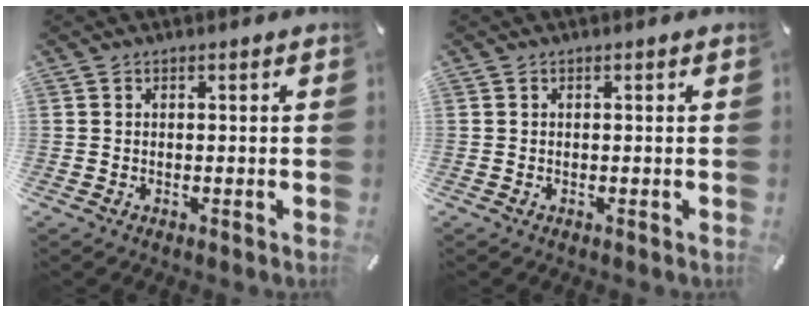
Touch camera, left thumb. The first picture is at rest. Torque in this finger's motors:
{"motor_torque": [0.00, 0.00, 0.00, 0.00, 0.00]}